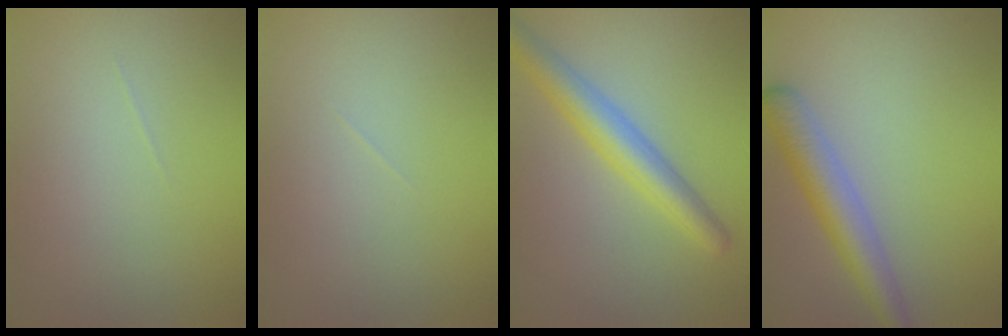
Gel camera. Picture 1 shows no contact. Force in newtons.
{"total": 0.0}
{"total": 4.2, "press": 4.2, "slide": 0.2}
{"total": 3.8, "press": 3.8, "slide": 0.2}